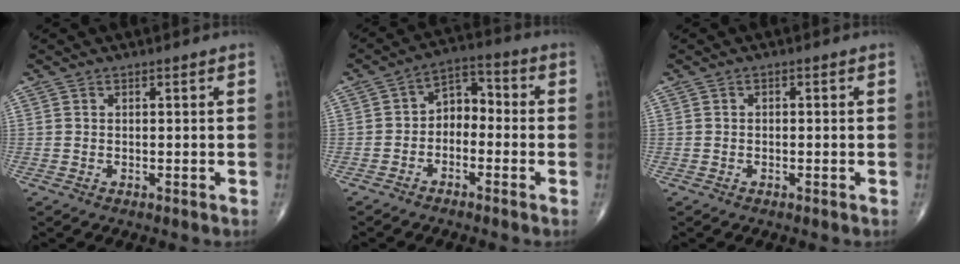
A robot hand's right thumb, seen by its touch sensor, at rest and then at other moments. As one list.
[{"total": 6.4, "force": [-1.7, 4.5, 4.2], "torque": [-0.040, 0.041, -0.046]}, {"total": 0.6, "force": [-0.1, 0.4, 0.4], "torque": [-0.002, 0.002, -0.005]}]